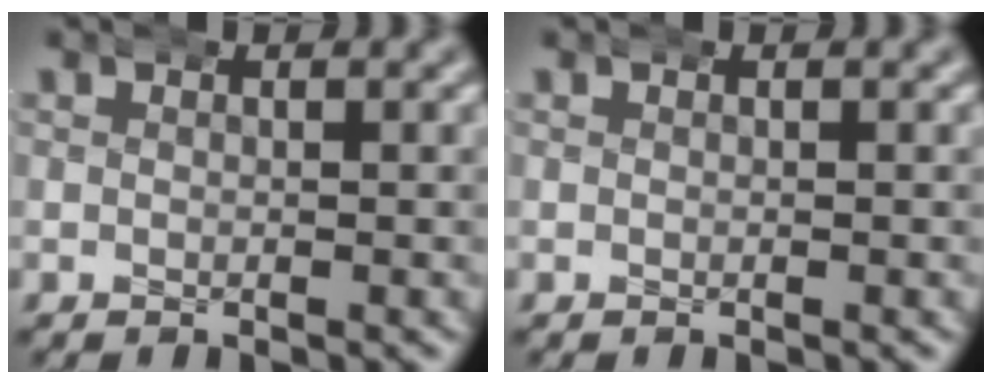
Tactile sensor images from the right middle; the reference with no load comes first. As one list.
[{"total": 0.0}]